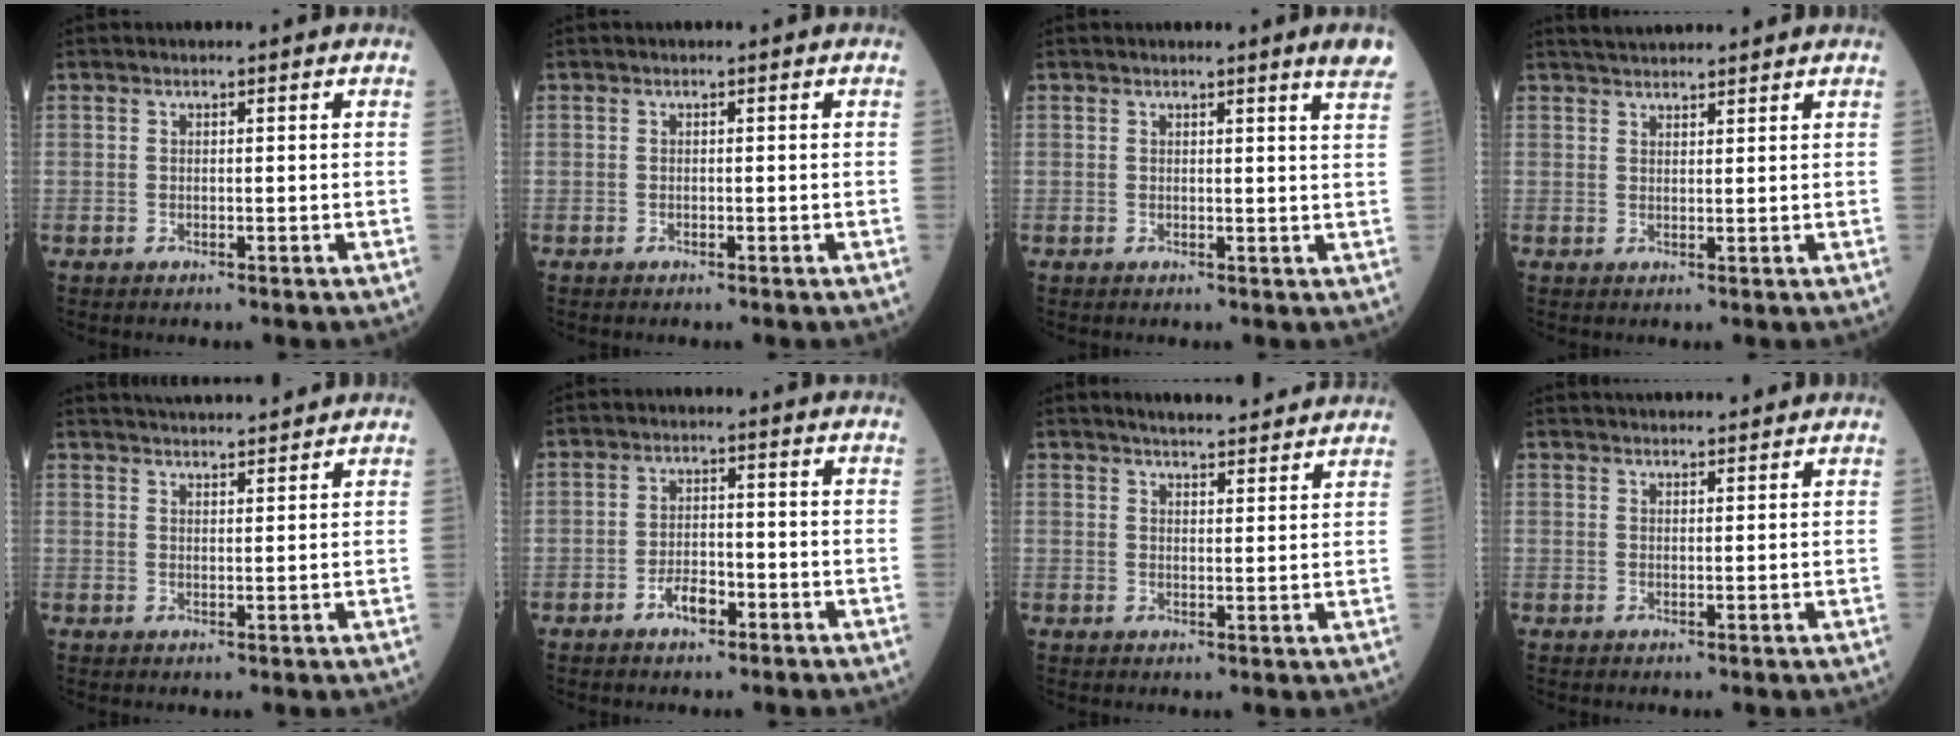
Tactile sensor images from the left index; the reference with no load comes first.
{"total": 0.0}
{"total": 3.3, "force": [2.5, -0.5, 2.0], "torque": [-0.024, -0.014, 0.019]}
{"total": 5.3, "force": [5.0, 0.4, 1.6], "torque": [-0.028, 0.035, 0.080]}
{"total": 9.3, "force": [8.9, 0.4, 2.8], "torque": [-0.047, 0.024, 0.127]}
{"total": 3.7, "force": [-2.2, 1.6, 2.5], "torque": [-0.047, 0.005, -0.040]}
{"total": 10.4, "force": [9.6, 1.3, 3.7], "torque": [-0.052, 0.012, 0.120]}
{"total": 7.2, "force": [6.8, 0.9, 2.1], "torque": [-0.027, 0.030, 0.088]}